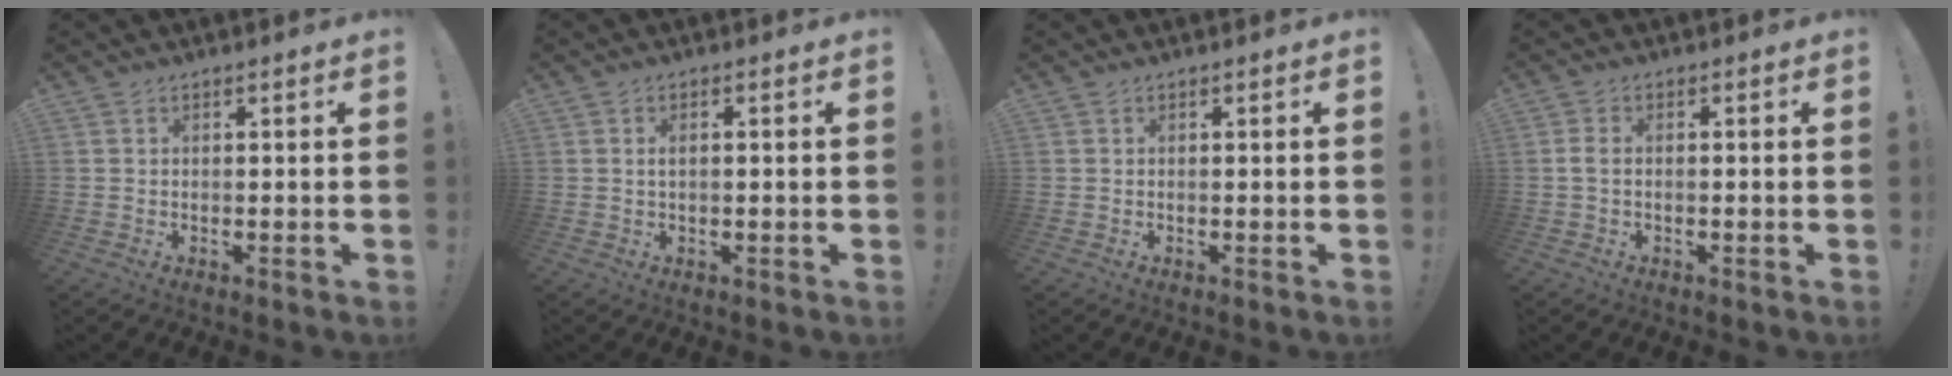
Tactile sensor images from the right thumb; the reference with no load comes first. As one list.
[{"total": 1.4, "force": [0.2, 0.6, 1.3], "torque": [-0.019, 0.002, 0.001]}, {"total": 0.0}, {"total": 1.9, "force": [0.0, 1.0, 1.6], "torque": [-0.039, 0.008, 0.002]}]